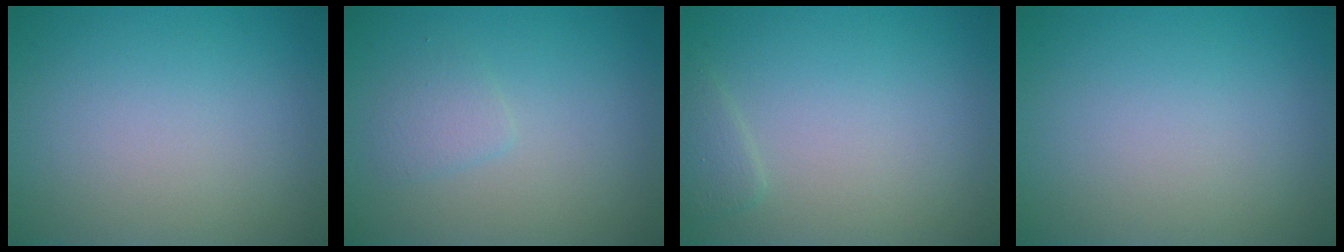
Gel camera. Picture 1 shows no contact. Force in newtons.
{"total": 1.4, "press": 1.4, "slide": 0.1}
{"total": 1.1, "press": 1.1, "slide": 0.1}
{"total": 0.0}